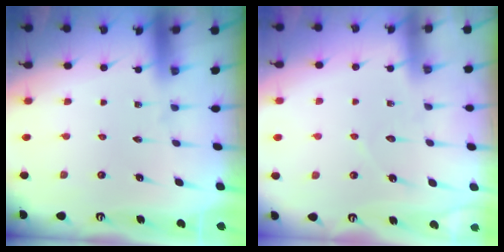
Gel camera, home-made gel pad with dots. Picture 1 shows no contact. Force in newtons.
{"total": 5.5, "press": 5.4, "slide": 0.5}